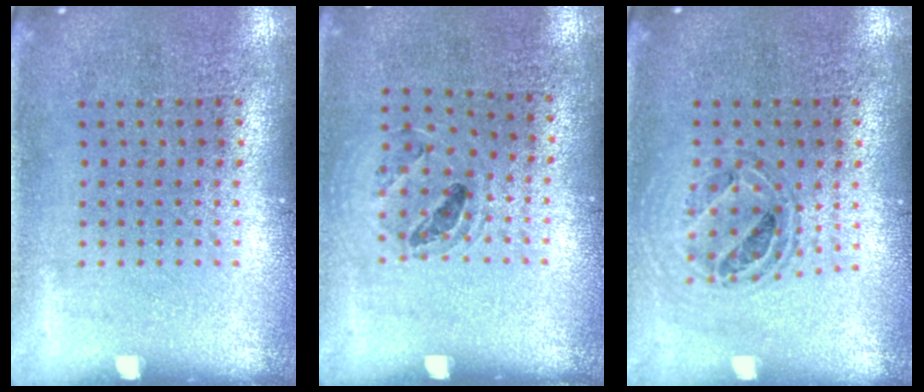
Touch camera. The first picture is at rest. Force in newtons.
{"total": 0.9, "press": 0.9, "slide": 0.1}
{"total": 0.7, "press": 0.6, "slide": 0.2}